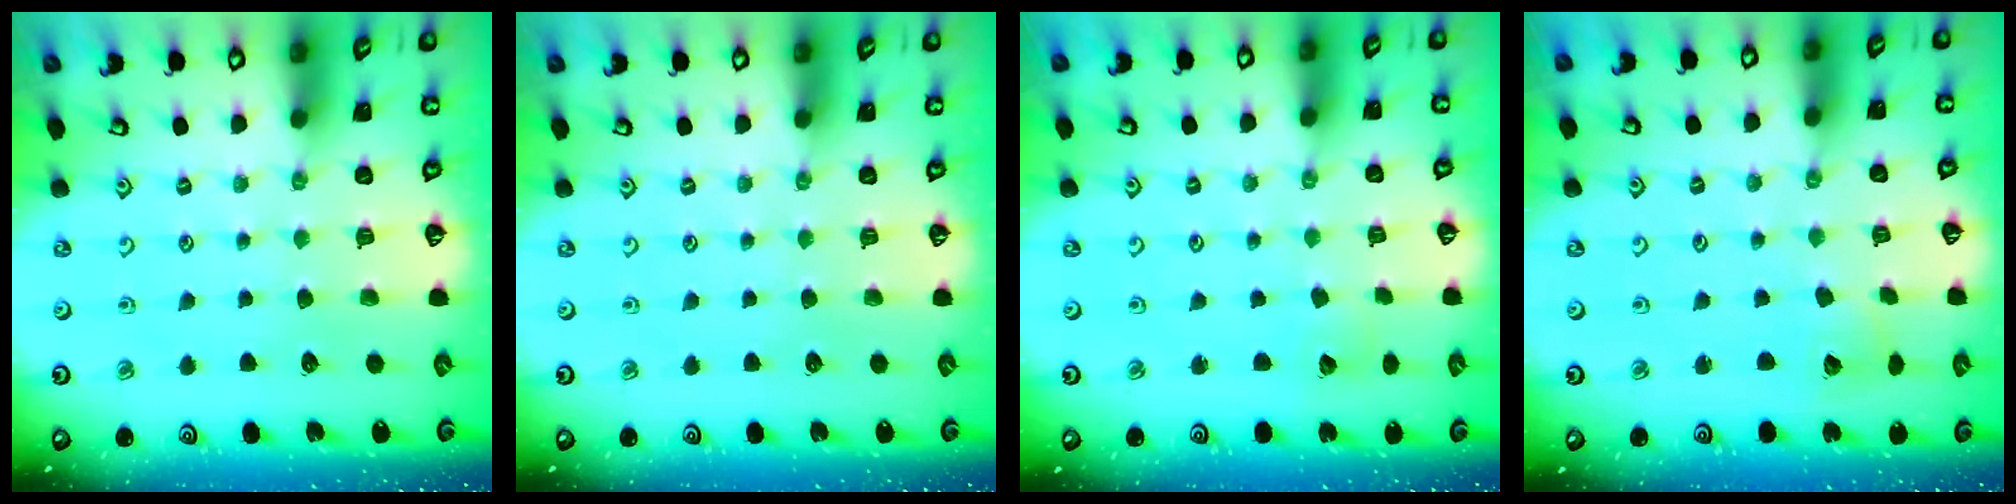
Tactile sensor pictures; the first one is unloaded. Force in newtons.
{"total": 0.0}
{"total": 2.1, "press": 2.1, "slide": 0.2}
{"total": 3.6, "press": 3.6, "slide": 0.5}